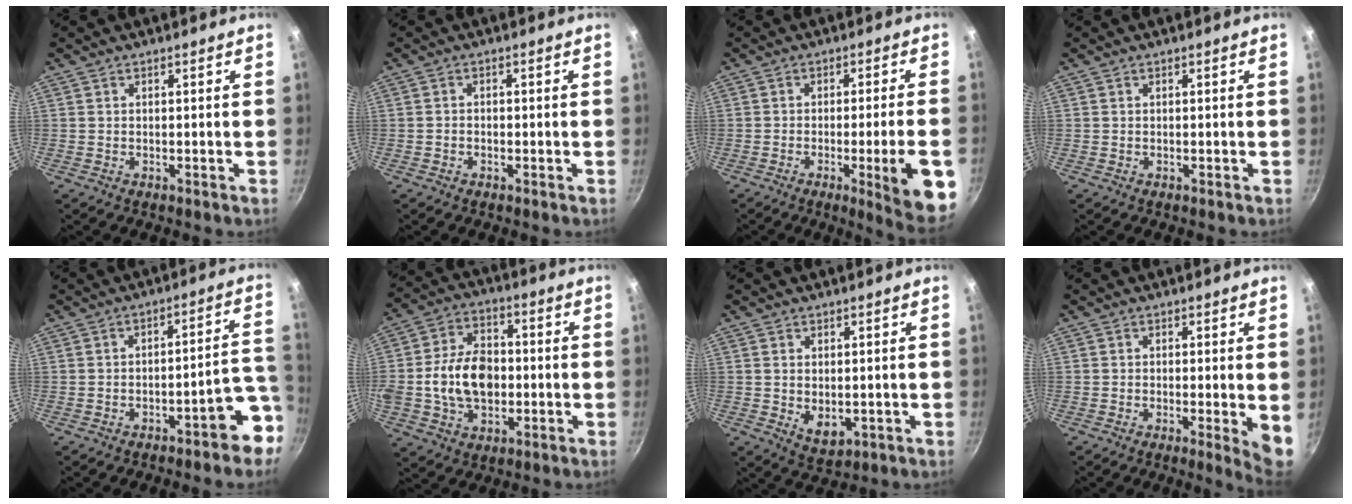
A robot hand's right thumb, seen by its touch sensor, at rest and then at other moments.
{"total": 1.1, "force": [-0.5, 0.8, 0.5], "torque": [-0.011, 0.004, -0.011]}
{"total": 12.2, "force": [-3.8, 1.4, 11.5], "torque": [-0.137, 0.012, -0.047]}
{"total": 0.0}
{"total": 9.1, "force": [-4.7, 3.2, 7.1], "torque": [-0.045, 0.060, -0.056]}
{"total": 14.8, "force": [-1.3, 10.5, 10.4], "torque": [-0.160, 0.028, -0.028]}
{"total": 4.7, "force": [-0.1, 3.0, 3.6], "torque": [-0.058, -0.016, 0.007]}
{"total": 5.3, "force": [-0.6, 0.7, 5.2], "torque": [-0.064, -0.012, -0.009]}